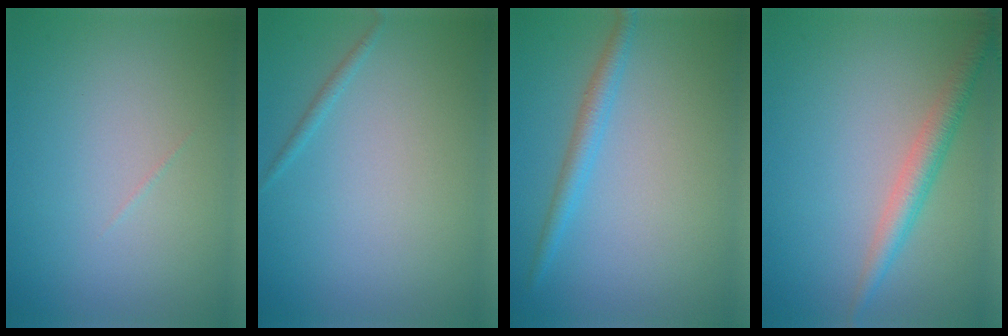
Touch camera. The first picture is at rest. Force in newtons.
{"total": 0.6, "press": 0.6, "slide": 0.1}
{"total": 2.1, "press": 2.1, "slide": 0.1}
{"total": 2.8, "press": 2.8, "slide": 0.1}